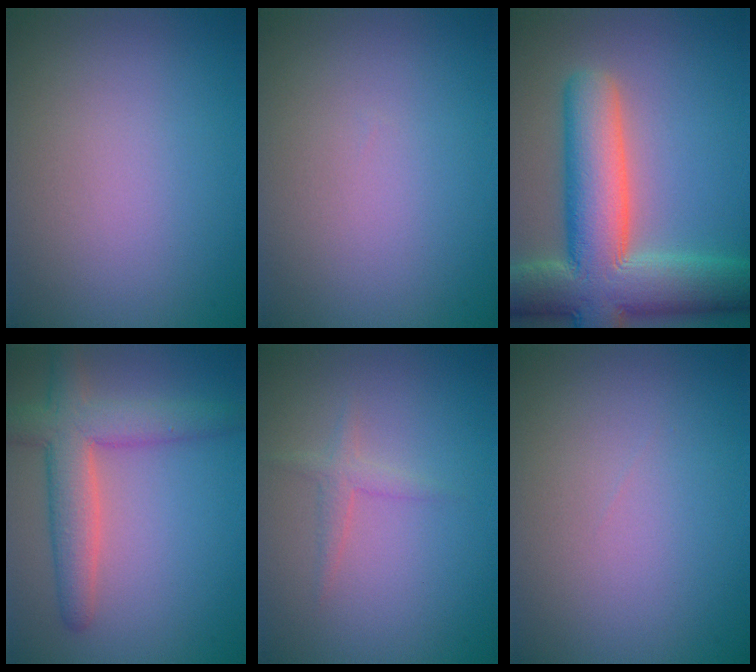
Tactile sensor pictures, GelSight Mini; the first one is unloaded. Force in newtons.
{"total": 0.0}
{"total": 11.8, "press": 11.8, "slide": 0.9}
{"total": 5.4, "press": 5.4, "slide": 0.4}
{"total": 1.3, "press": 1.3, "slide": 0.1}
{"total": 0.0}